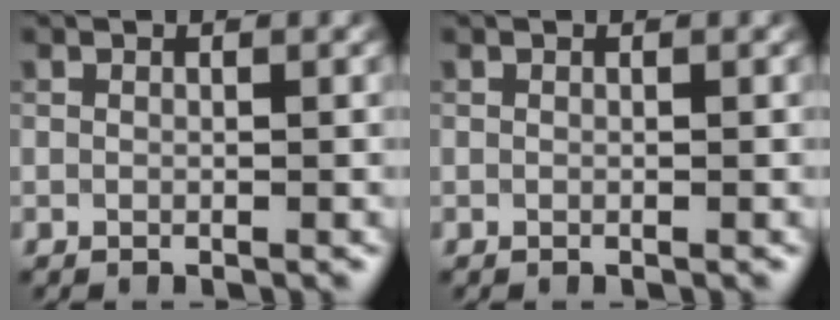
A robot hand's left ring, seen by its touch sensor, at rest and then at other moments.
{"total": 0.0}